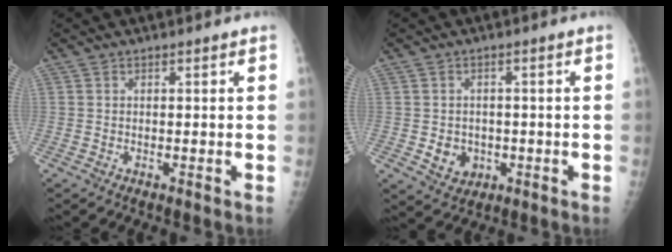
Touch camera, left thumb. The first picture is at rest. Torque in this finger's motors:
{"motor_torque": [-0.04, 0.01, 0.12, -0.08, 0.00]}